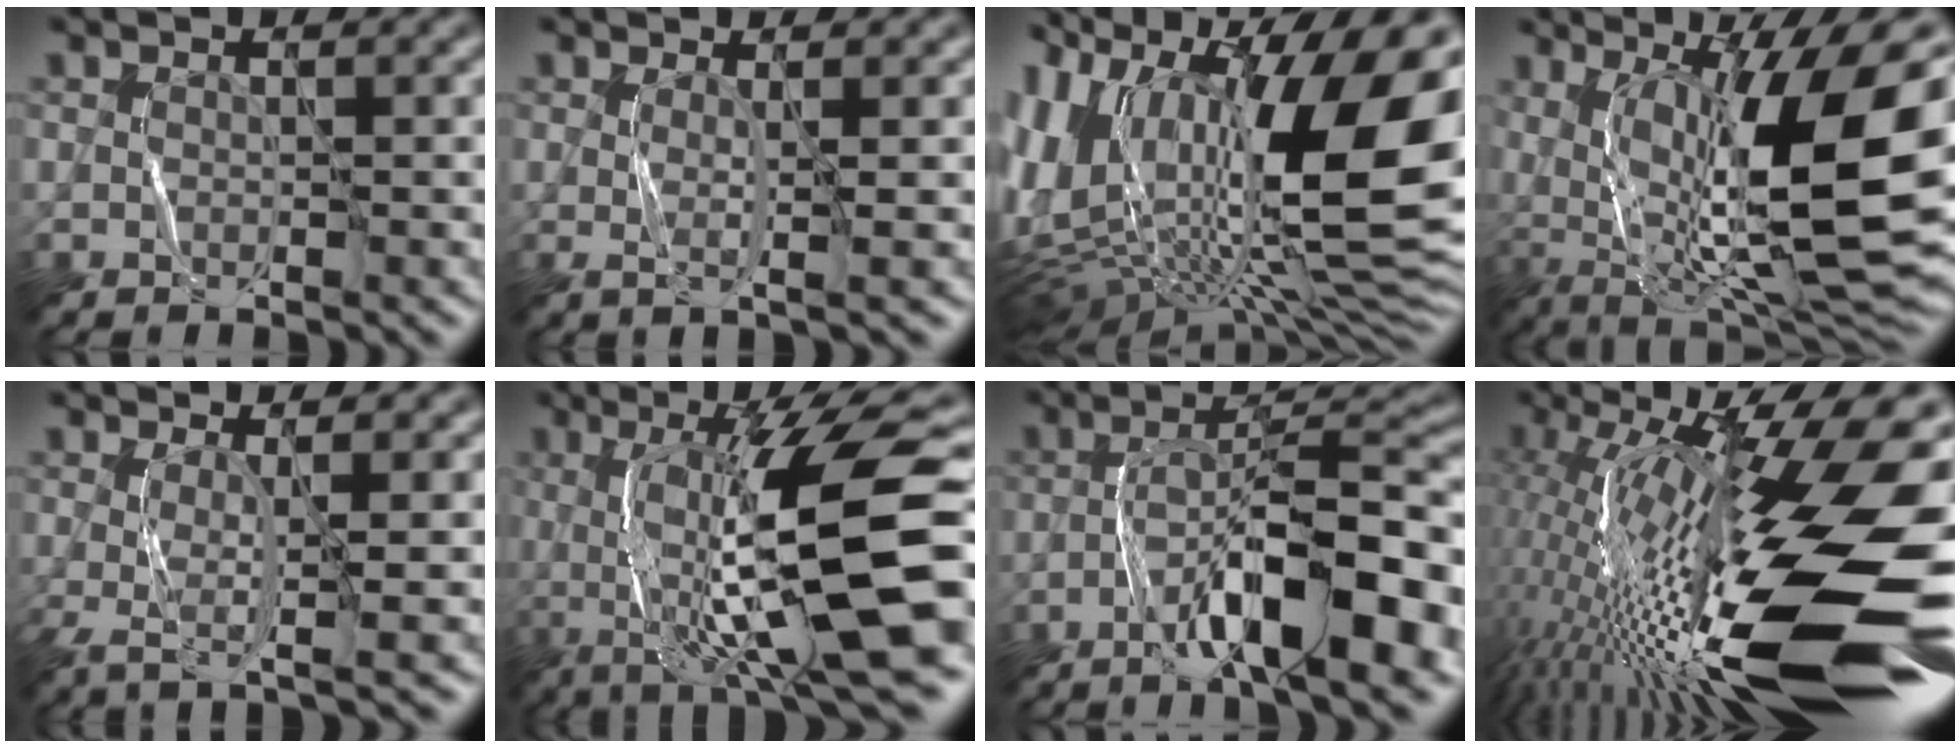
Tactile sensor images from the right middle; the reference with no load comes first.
{"total": 1.6, "force": [0.2, 0.1, 1.6], "torque": [-0.035, 0.001, 0.005]}
{"total": 20.1, "force": [4.1, 10.1, 16.8], "torque": [-0.297, 0.007, 0.078]}
{"total": 16.2, "force": [0.4, 5.1, 15.4], "torque": [-0.243, 0.011, 0.021]}
{"total": 3.1, "force": [-0.2, 0.5, 3.1], "torque": [-0.065, 0.003, 0.000]}
{"total": 12.7, "force": [-0.3, 3.0, 12.3], "torque": [-0.182, 0.005, -0.001]}
{"total": 10.5, "force": [-5.0, 2.3, 8.9], "torque": [-0.136, 0.035, -0.078]}
{"total": 20.0, "force": [-3.9, 5.5, 18.8], "torque": [-0.322, 0.020, -0.078]}